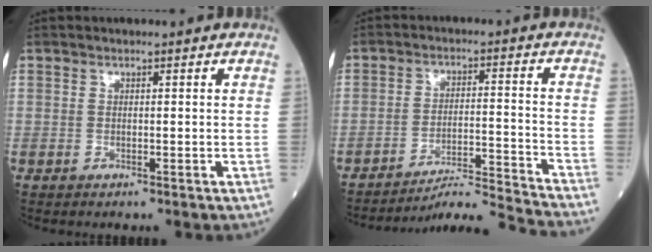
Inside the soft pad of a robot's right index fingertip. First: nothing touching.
{"total": 11.5, "force": [-10.8, -3.7, 0.8], "torque": [-0.002, 0.003, -0.176]}